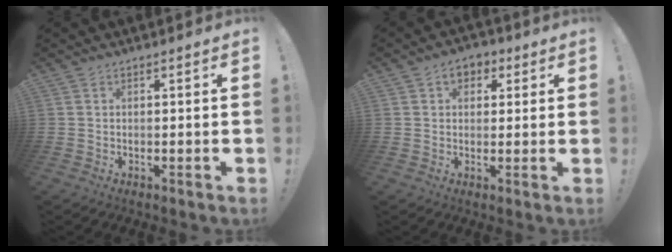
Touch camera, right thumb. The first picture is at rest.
{"total": 5.3, "force": [1.8, 4.0, 2.9], "torque": [-0.033, 0.000, 0.031]}